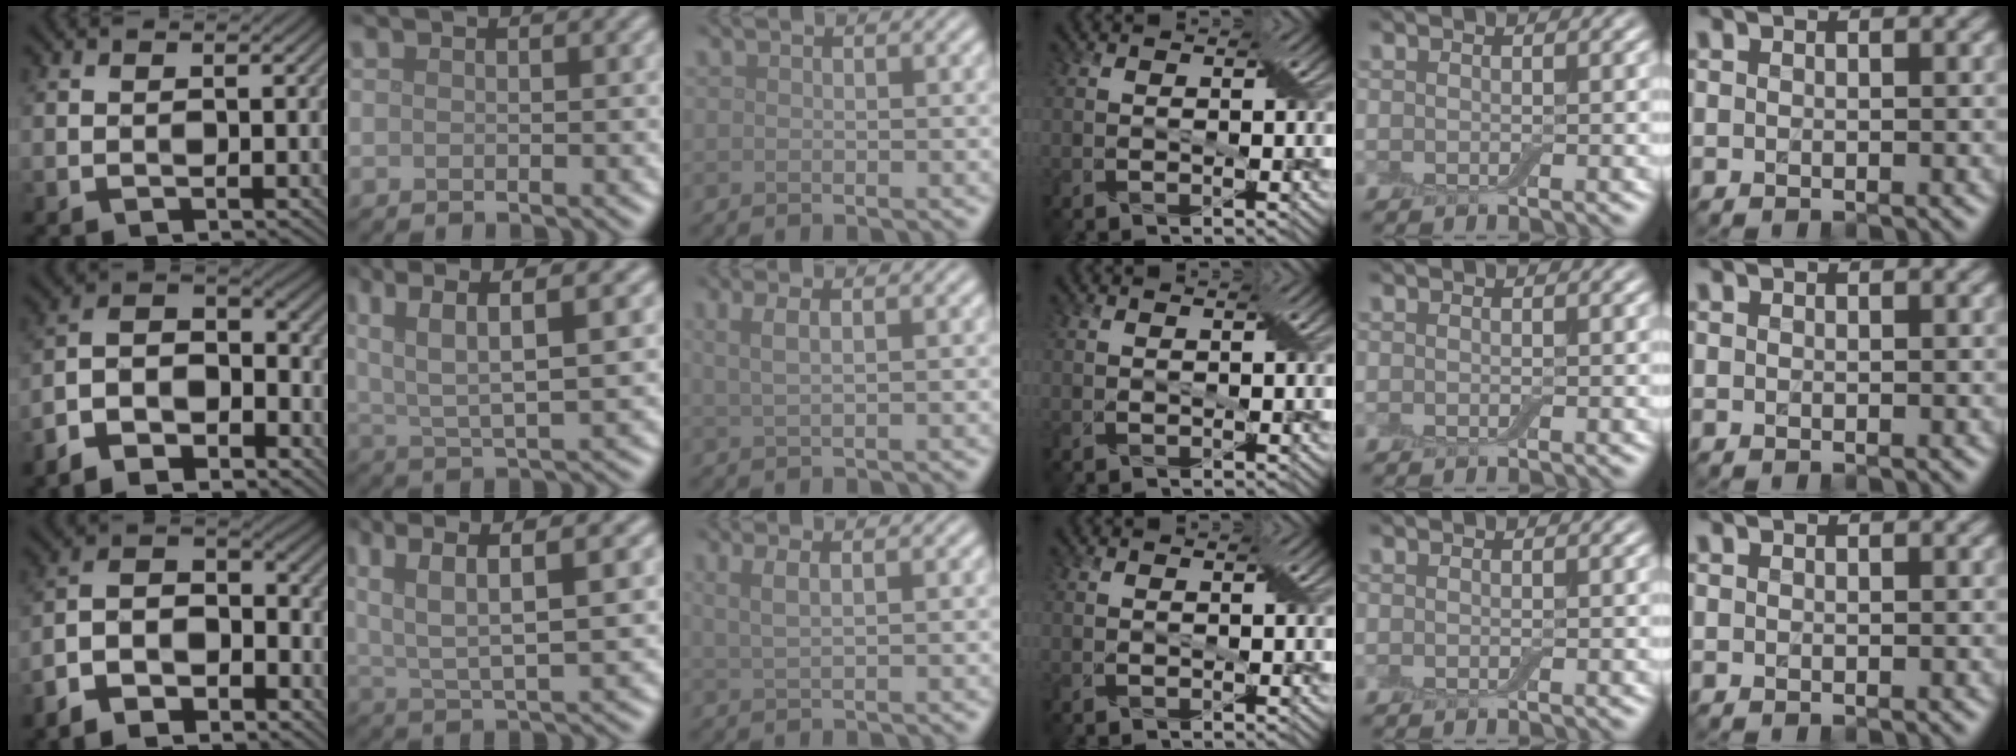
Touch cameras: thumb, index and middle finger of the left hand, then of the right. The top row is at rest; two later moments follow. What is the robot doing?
{"motion": "extract", "object": "backpack"}